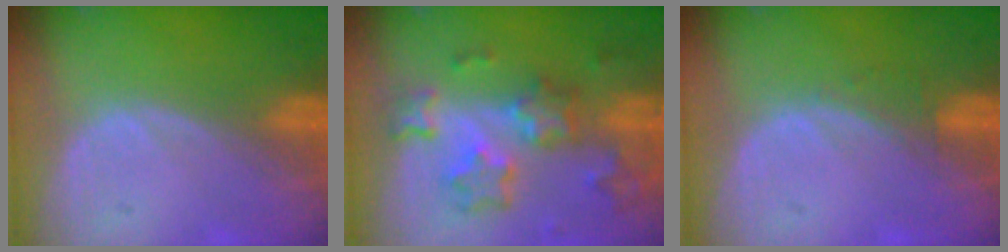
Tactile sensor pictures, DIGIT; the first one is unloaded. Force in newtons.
{"total": 8.8, "press": 7.8, "slide": 4.1}
{"total": 1.2, "press": 1.1, "slide": 0.4}